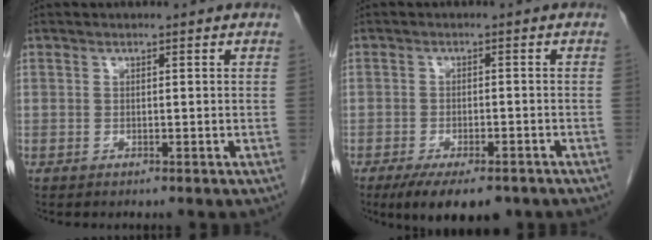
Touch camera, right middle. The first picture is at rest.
{"total": 9.3, "force": [-6.7, 3.1, 5.6], "torque": [-0.080, -0.010, -0.099]}